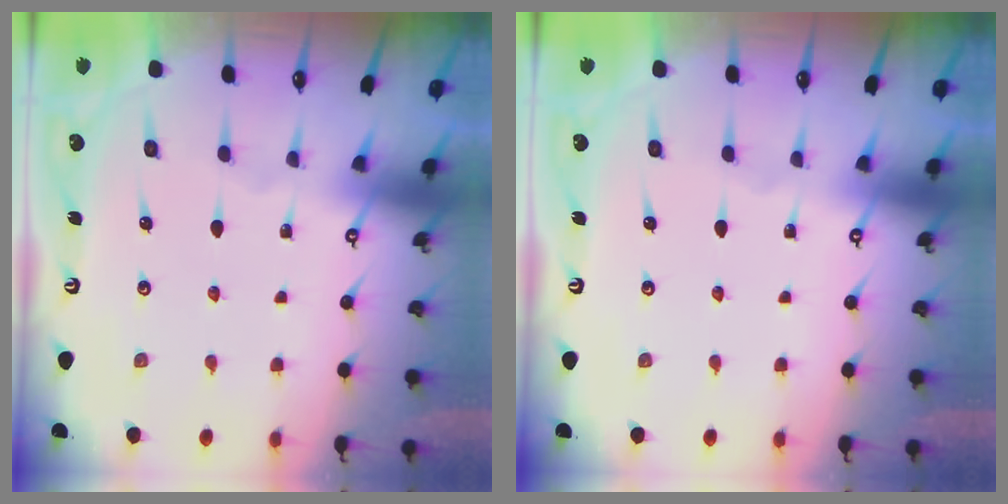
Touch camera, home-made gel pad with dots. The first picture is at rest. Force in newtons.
{"total": 0.0}